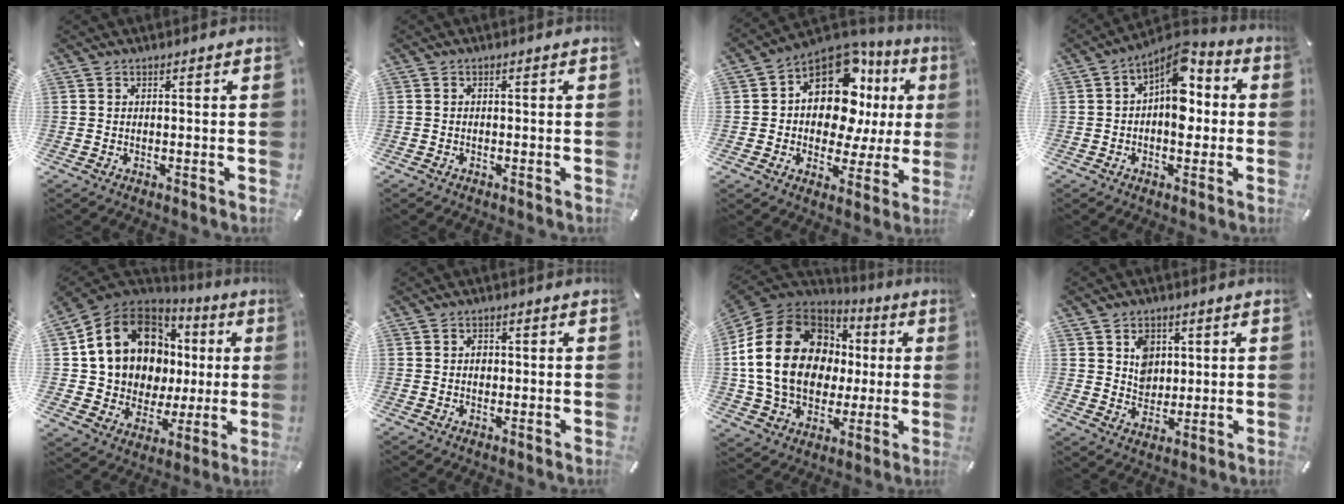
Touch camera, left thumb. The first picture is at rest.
{"total": 0.5, "force": [-0.4, 0.3, 0.1], "torque": [-0.001, 0.002, -0.010]}
{"total": 15.3, "force": [4.3, 10.3, 10.5], "torque": [-0.177, -0.037, 0.072]}
{"total": 9.6, "force": [2.1, 6.0, 7.3], "torque": [-0.092, -0.022, 0.031]}
{"total": 18.2, "force": [6.6, 14.5, 8.9], "torque": [-0.165, -0.036, 0.137]}
{"total": 1.4, "force": [-0.1, 1.2, 0.8], "torque": [-0.008, 0.001, -0.005]}
{"total": 24.2, "force": [1.6, 18.8, 15.2], "torque": [-0.297, 0.015, 0.035]}
{"total": 6.2, "force": [2.0, 5.4, 2.1], "torque": [-0.027, -0.001, 0.032]}